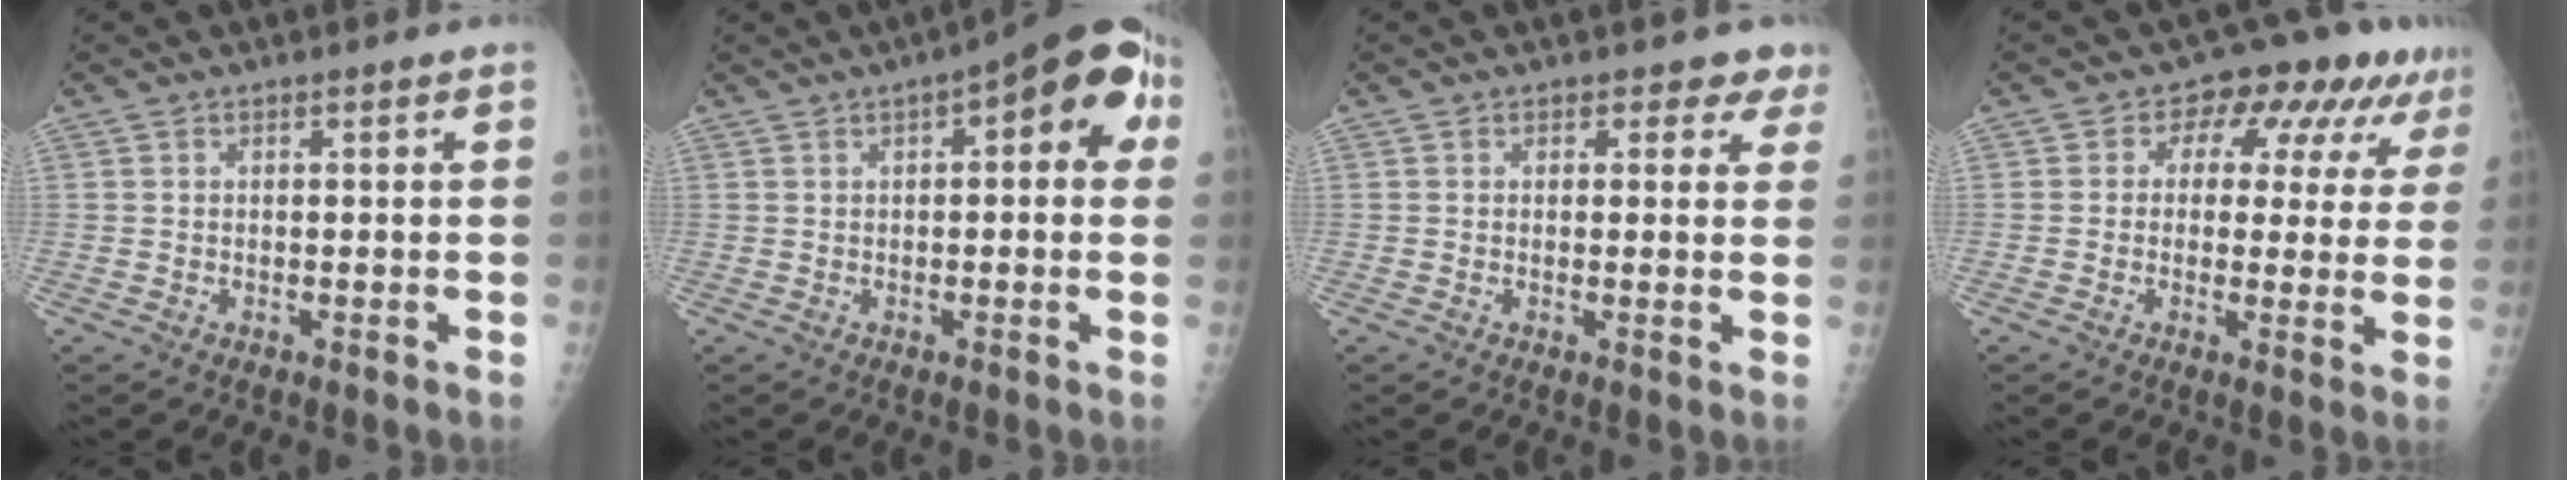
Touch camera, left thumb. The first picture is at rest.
{"total": 12.0, "force": [3.7, 4.9, 10.3], "torque": [-0.099, 0.022, 0.036]}
{"total": 3.1, "force": [2.1, 2.2, 0.5], "torque": [0.029, -0.011, 0.010]}
{"total": 10.9, "force": [4.9, 7.1, 6.6], "torque": [-0.029, 0.006, 0.055]}